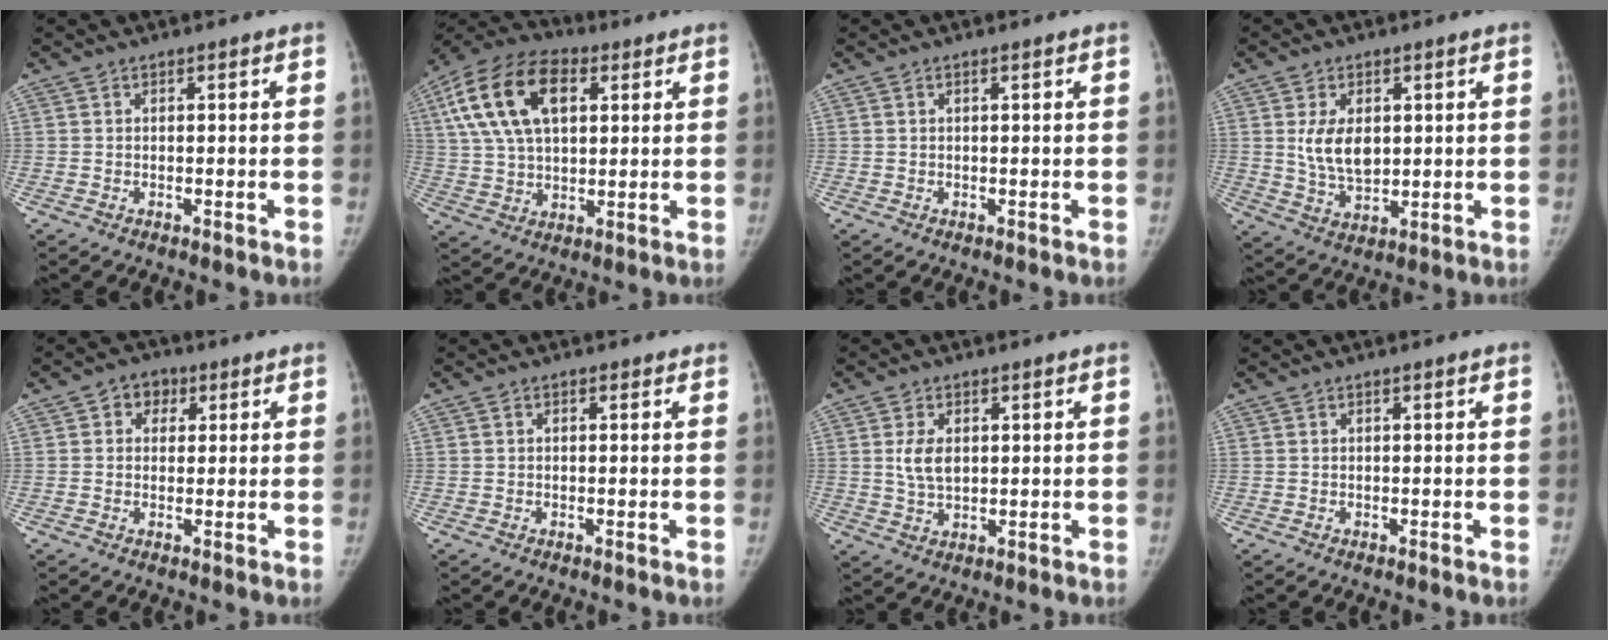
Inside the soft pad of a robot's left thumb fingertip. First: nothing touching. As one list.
[{"total": 18.6, "force": [6.3, 10.8, 13.7], "torque": [-0.252, 0.009, 0.108]}, {"total": 0.0}, {"total": 9.6, "force": [1.7, 6.0, 7.3], "torque": [-0.107, -0.022, 0.043]}, {"total": 4.4, "force": [1.6, 3.7, 1.9], "torque": [-0.002, 0.001, 0.018]}, {"total": 0.8, "force": [0.3, 0.7, 0.2], "torque": [0.005, 0.001, 0.002]}, {"total": 5.0, "force": [1.1, 3.2, 3.7], "torque": [-0.059, -0.011, 0.023]}, {"total": 0.0}]